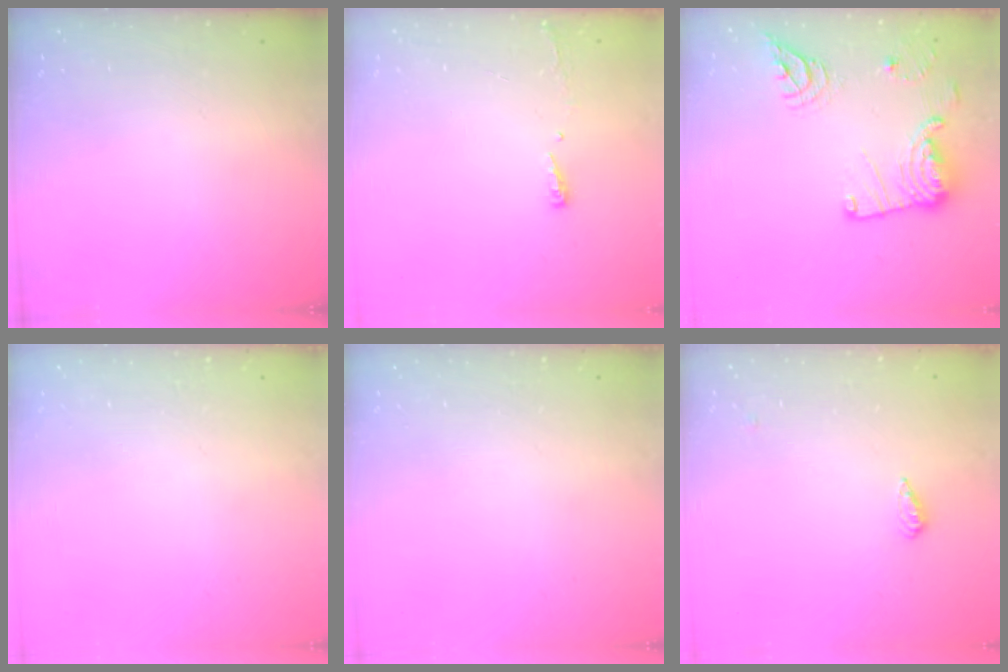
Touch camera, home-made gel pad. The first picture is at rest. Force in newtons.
{"total": 3.2, "press": 3.2, "slide": 0.6}
{"total": 17.4, "press": 17.2, "slide": 2.7}
{"total": 0.0}
{"total": 0.0}
{"total": 3.2, "press": 3.1, "slide": 0.3}